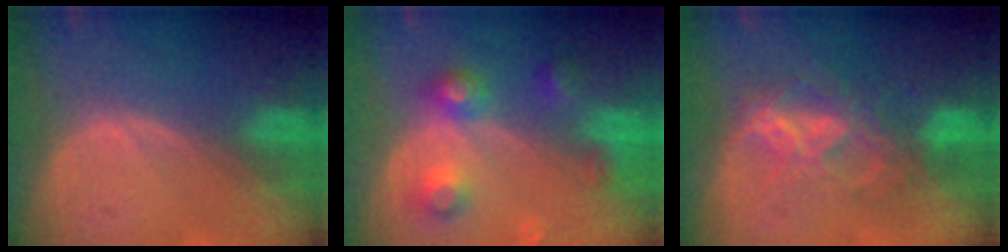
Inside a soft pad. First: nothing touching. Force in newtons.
{"total": 6.1, "press": 6.1, "slide": 0.4}
{"total": 6.9, "press": 6.7, "slide": 1.7}